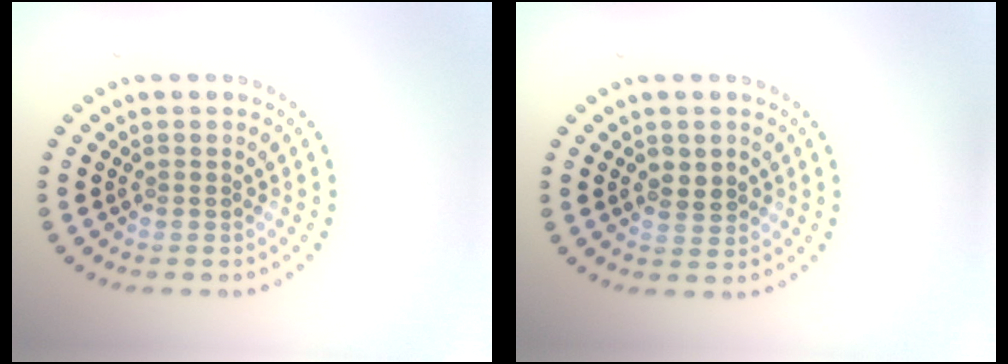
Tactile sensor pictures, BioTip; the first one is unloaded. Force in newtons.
{"total": 2.0, "press": 2.0, "slide": 0.3}